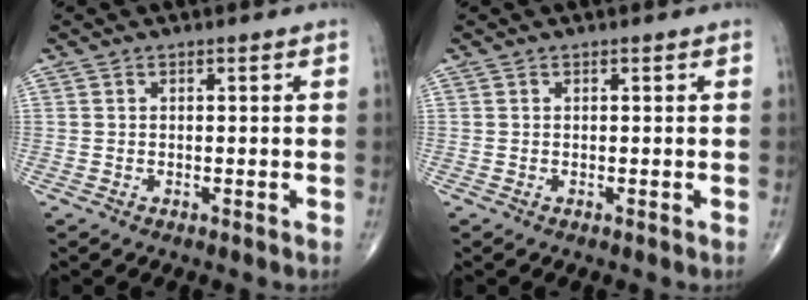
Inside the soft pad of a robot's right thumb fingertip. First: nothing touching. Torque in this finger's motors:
{"motor_torque": [0.01, 0.01, 0.00, 0.00, 0.00]}